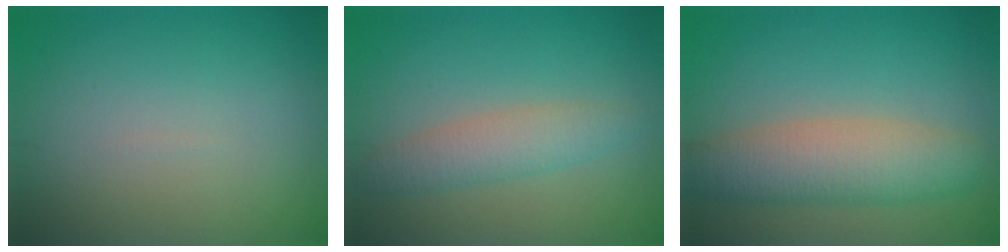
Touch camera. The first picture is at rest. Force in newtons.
{"total": 3.0, "press": 3.0, "slide": 0.1}
{"total": 5.7, "press": 5.7, "slide": 0.3}